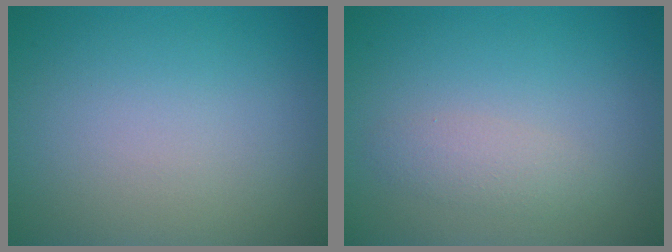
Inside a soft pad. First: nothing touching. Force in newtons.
{"total": 1.7, "press": 1.7, "slide": 0.0}